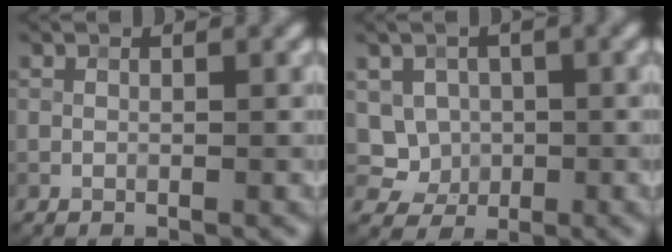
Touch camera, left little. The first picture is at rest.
{"total": 4.8, "force": [0.4, 4.5, 1.4], "torque": [-0.017, 0.020, -0.005]}